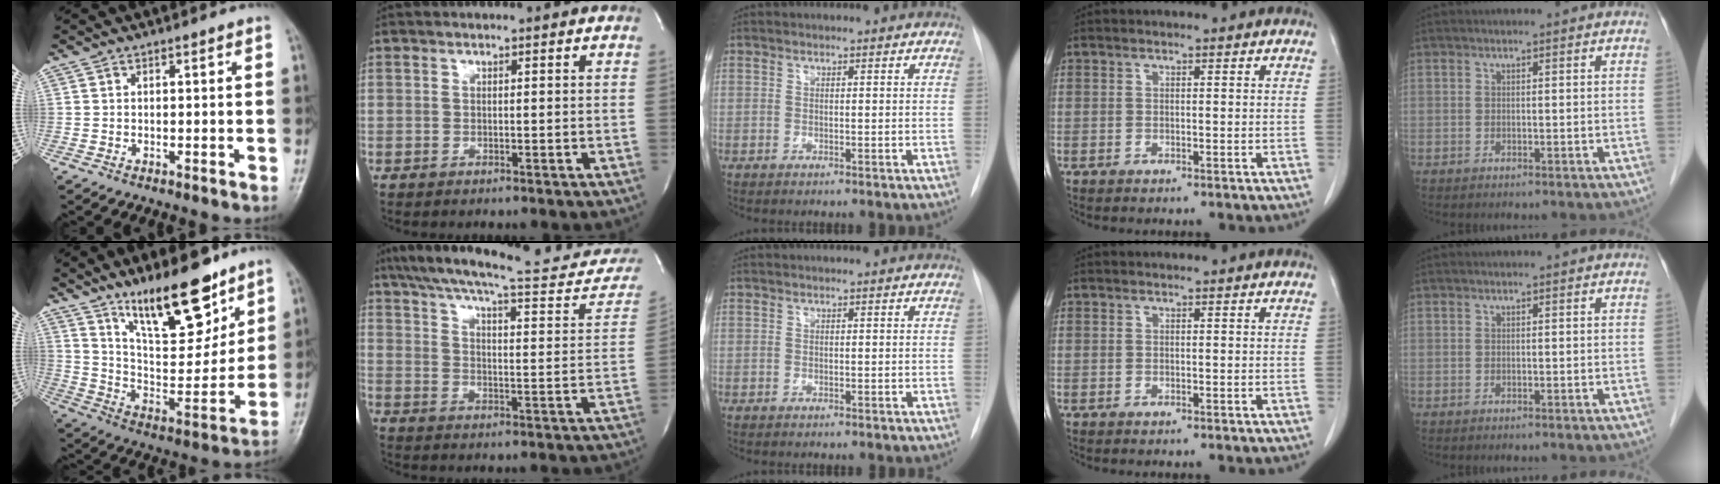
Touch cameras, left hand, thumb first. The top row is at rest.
{"thumb": {"total": 18.3, "force": [12.5, 6.3, 11.8], "torque": [-0.142, -0.084, 0.220]}, "index": {"total": 26.0, "force": [22.6, 3.9, 12.2], "torque": [-0.185, -0.044, 0.289]}}